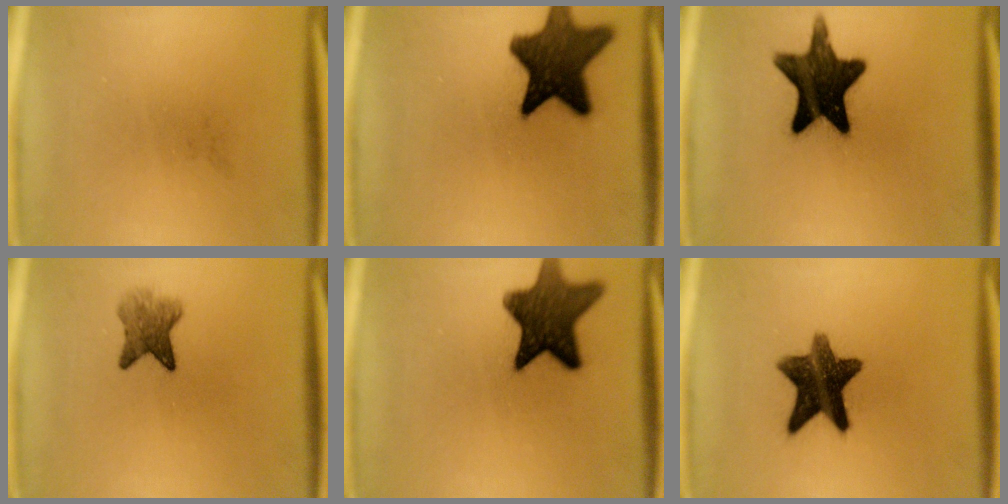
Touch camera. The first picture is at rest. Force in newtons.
{"total": 13.6}
{"total": 15.6}
{"total": 4.4}
{"total": 12.4}
{"total": 12.1}